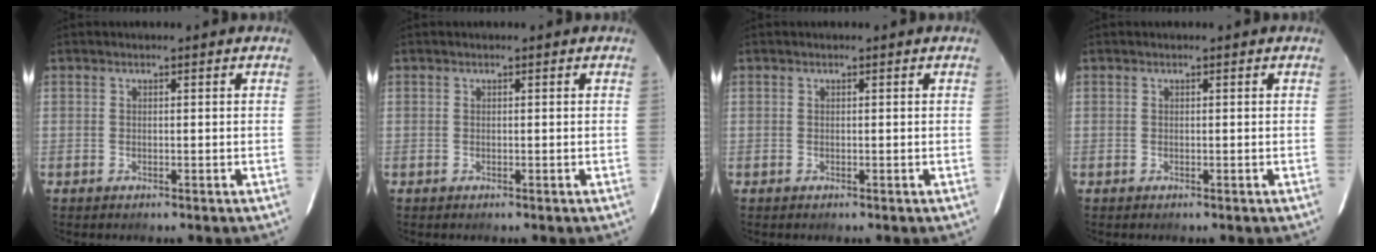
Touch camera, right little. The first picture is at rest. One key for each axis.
{"total": 0.0}
{"total": 0.0}
{"total": 0.0}